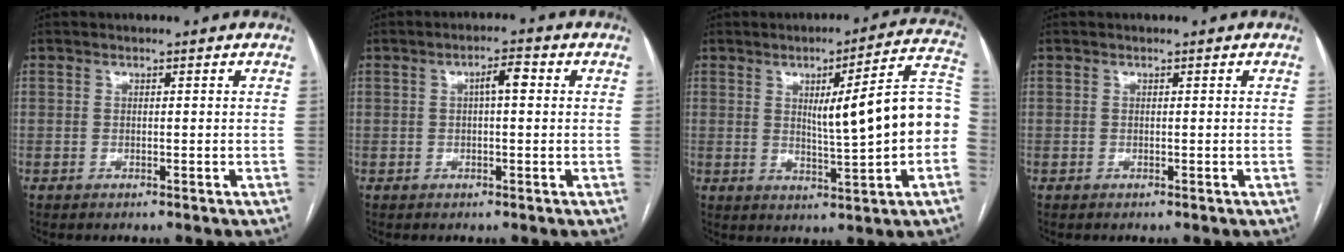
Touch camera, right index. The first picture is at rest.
{"total": 3.0, "force": [0.6, 0.7, 2.9], "torque": [-0.047, 0.011, 0.008]}
{"total": 14.1, "force": [0.1, 0.8, 14.1], "torque": [-0.185, 0.024, 0.004]}
{"total": 0.0}